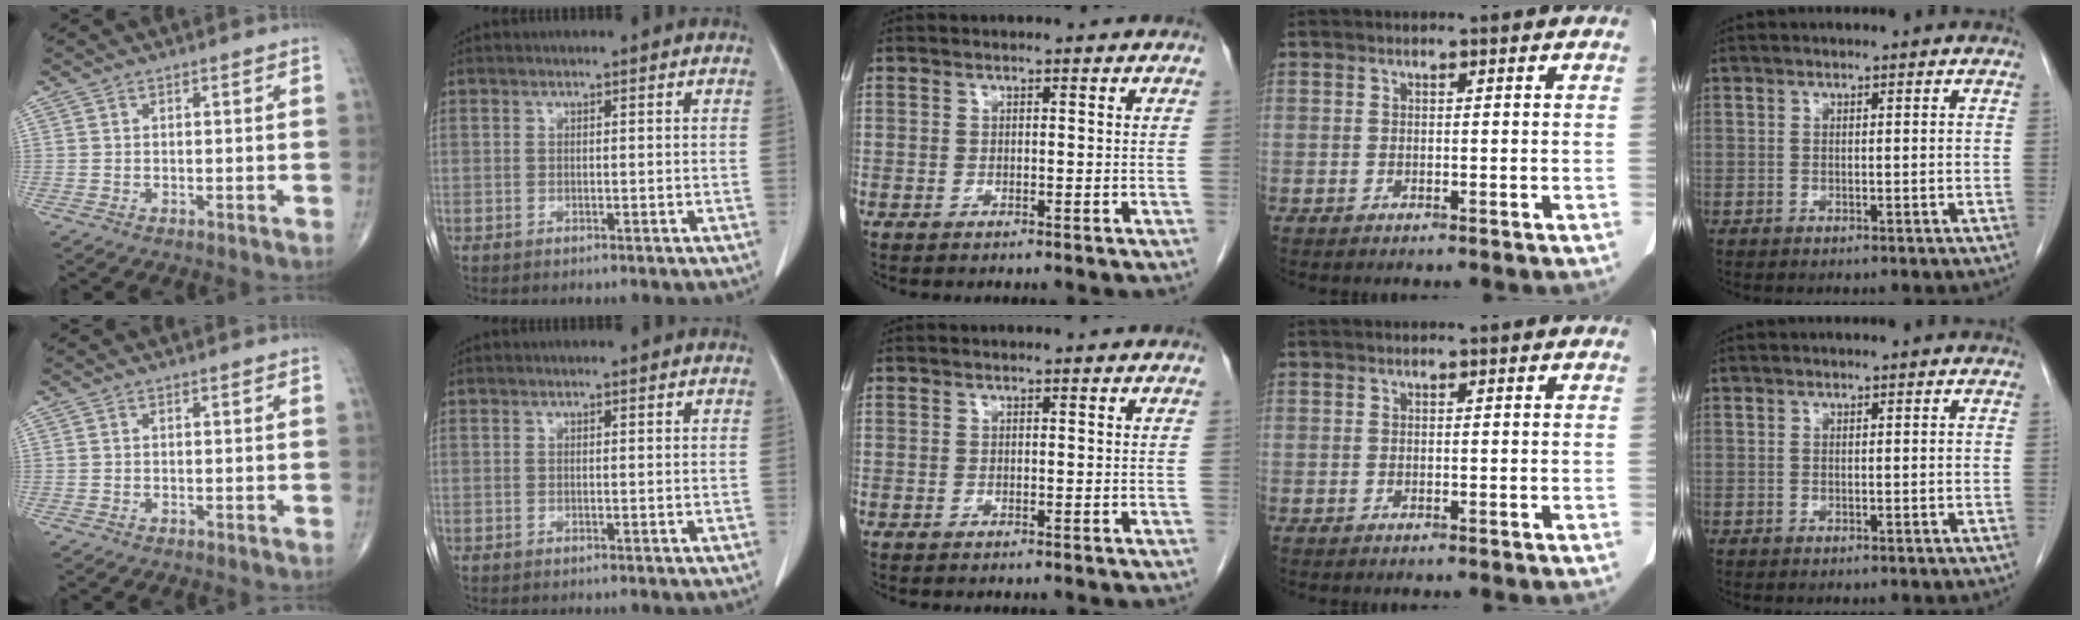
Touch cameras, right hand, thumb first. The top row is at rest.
{}